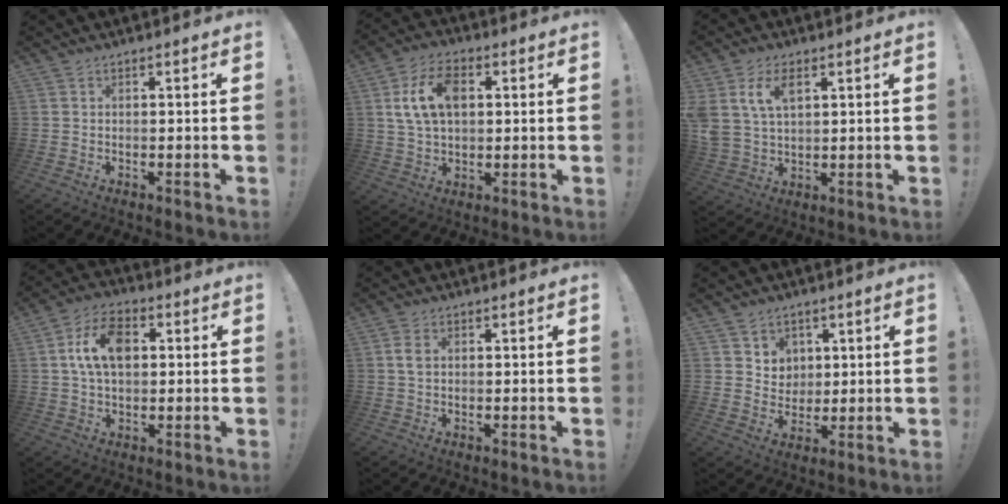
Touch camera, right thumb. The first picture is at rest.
{"total": 12.6, "force": [3.0, 8.1, 9.2], "torque": [-0.173, 0.008, 0.056]}
{"total": 9.2, "force": [4.2, 5.4, 6.1], "torque": [-0.133, -0.010, 0.076]}
{"total": 12.3, "force": [2.5, 7.9, 9.0], "torque": [-0.146, 0.011, 0.047]}
{"total": 3.1, "force": [0.8, 1.8, 2.4], "torque": [-0.038, 0.001, 0.014]}
{"total": 6.0, "force": [3.2, 5.1, 0.7], "torque": [-0.014, -0.028, 0.064]}